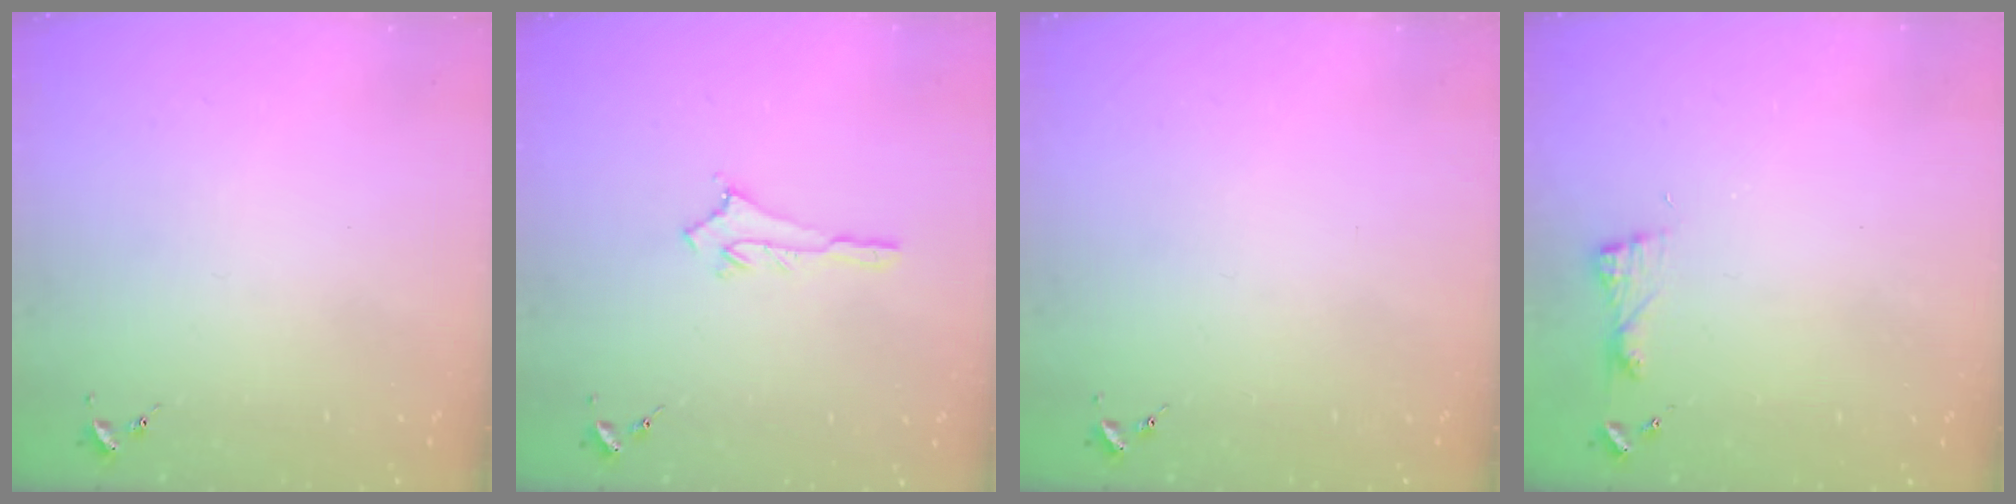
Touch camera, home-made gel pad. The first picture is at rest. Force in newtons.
{"total": 2.9, "press": 2.9, "slide": 0.2}
{"total": 0.0}
{"total": 5.0, "press": 4.9, "slide": 0.6}